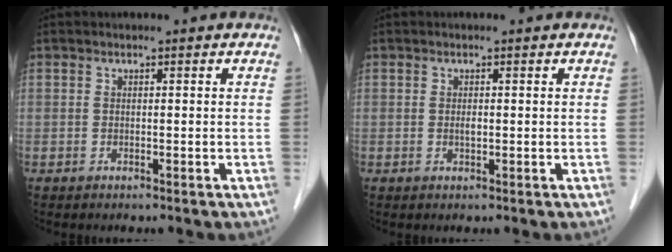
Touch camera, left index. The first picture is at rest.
{"total": 0.8, "force": [0.0, 0.3, 0.8], "torque": [-0.015, -0.001, 0.001]}